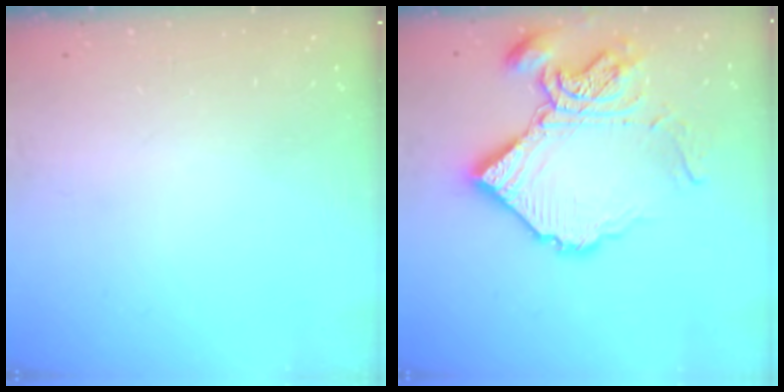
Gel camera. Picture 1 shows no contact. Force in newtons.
{"total": 18.2, "press": 18.0, "slide": 2.2}